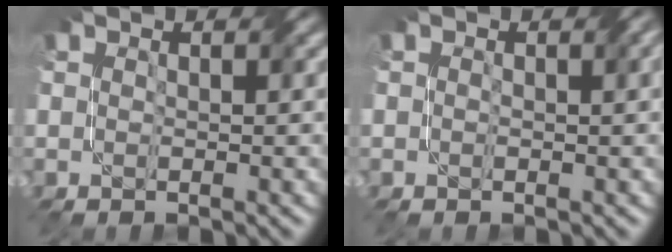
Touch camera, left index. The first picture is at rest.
{"total": 1.9, "force": [0.1, 0.7, 1.8], "torque": [-0.025, 0.000, 0.001]}